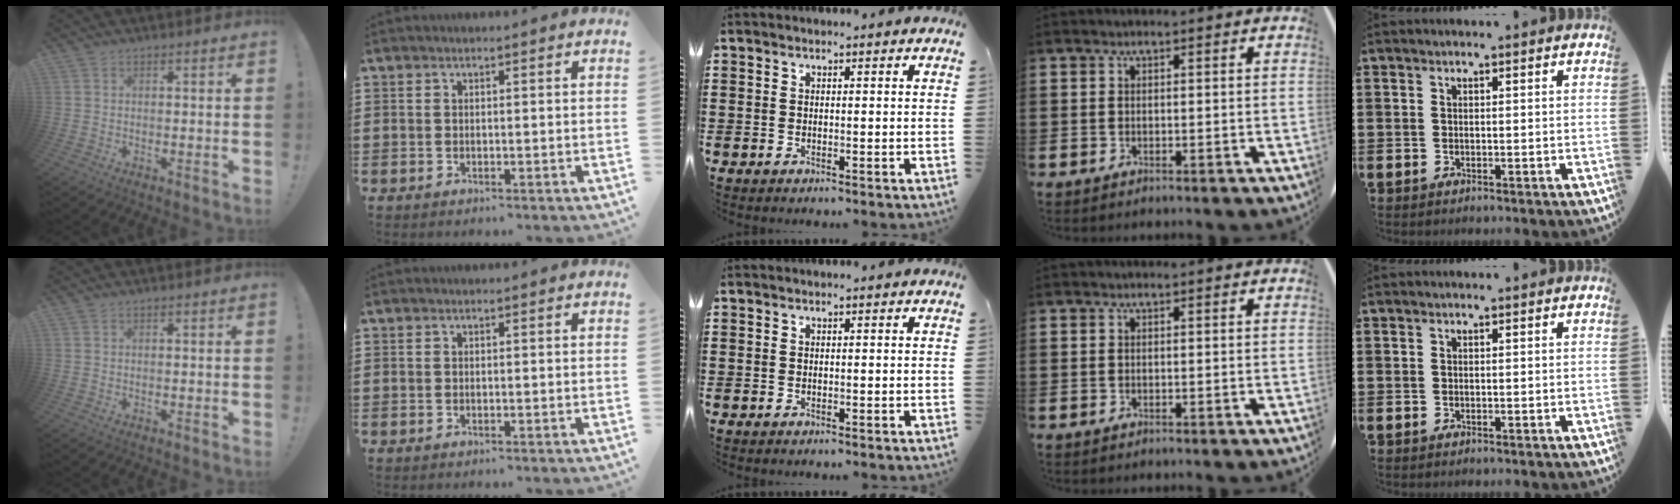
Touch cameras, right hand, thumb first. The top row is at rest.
{}